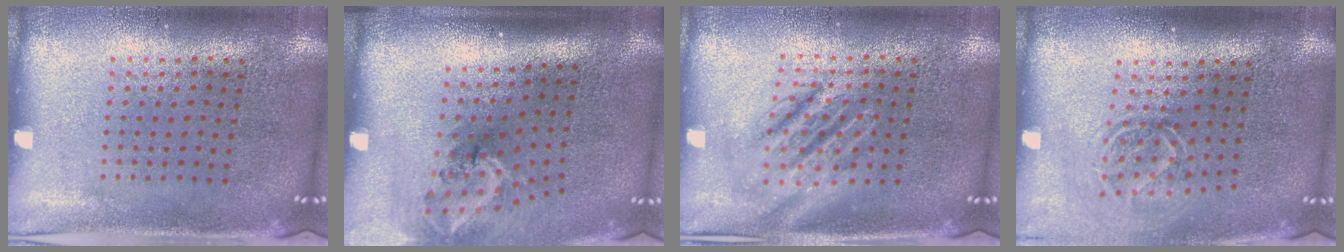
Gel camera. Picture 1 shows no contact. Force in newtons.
{"total": 2.0, "press": 1.4, "slide": 1.5}
{"total": 2.5, "press": 2.5, "slide": 0.3}
{"total": 1.6, "press": 1.2, "slide": 1.1}